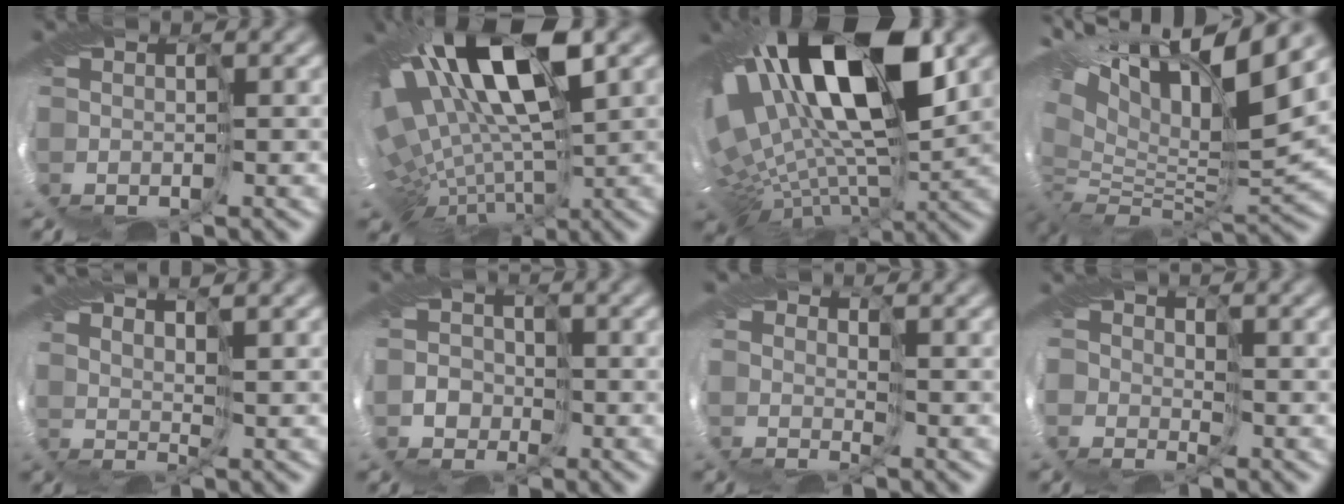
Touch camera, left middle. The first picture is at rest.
{"total": 15.0, "force": [3.9, 6.2, 13.1], "torque": [-0.226, 0.001, 0.079]}
{"total": 16.7, "force": [5.2, 6.6, 14.4], "torque": [-0.230, 0.007, 0.095]}
{"total": 12.6, "force": [6.8, 5.1, 9.3], "torque": [-0.216, 0.018, 0.125]}
{"total": 3.5, "force": [3.4, -0.9, -0.1], "torque": [0.003, 0.010, 0.045]}
{"total": 2.2, "force": [0.5, 1.2, -1.7], "torque": [0.043, 0.012, -0.001]}
{"total": 2.3, "force": [1.4, -1.0, -1.5], "torque": [0.020, 0.002, 0.025]}
{"total": 1.4, "force": [1.0, 0.7, -0.7], "torque": [0.004, -0.003, 0.023]}